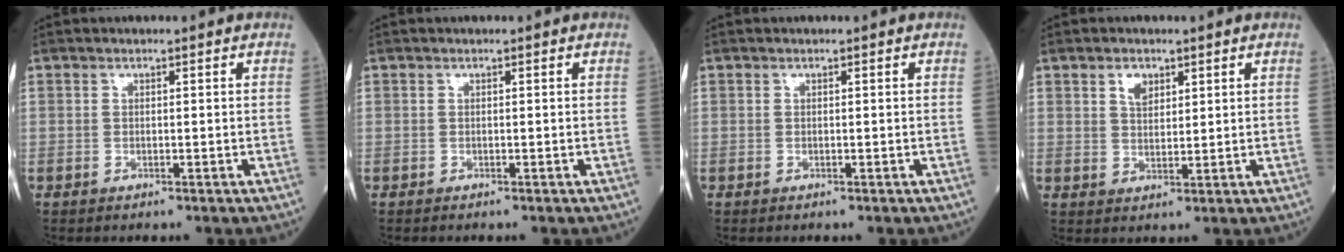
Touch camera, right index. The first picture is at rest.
{"total": 0.0}
{"total": 0.0}
{"total": 3.0, "force": [1.7, 1.7, 1.7], "torque": [-0.033, 0.003, 0.033]}